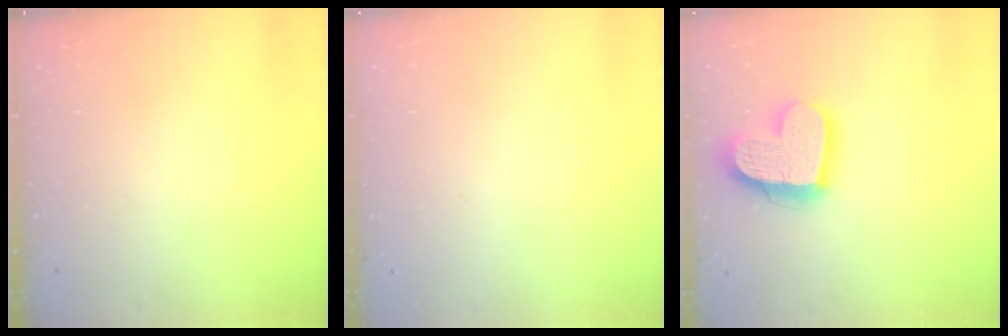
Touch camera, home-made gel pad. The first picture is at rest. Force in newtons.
{"total": 0.0}
{"total": 18.0, "press": 17.9, "slide": 1.5}